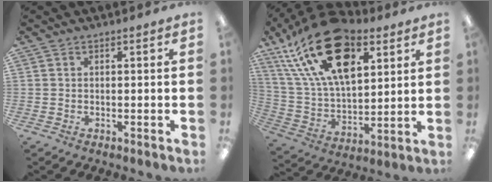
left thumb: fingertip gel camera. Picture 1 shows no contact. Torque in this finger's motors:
{"motor_torque": [2.48, 2.52, 1.39, -1.38, 0.33]}